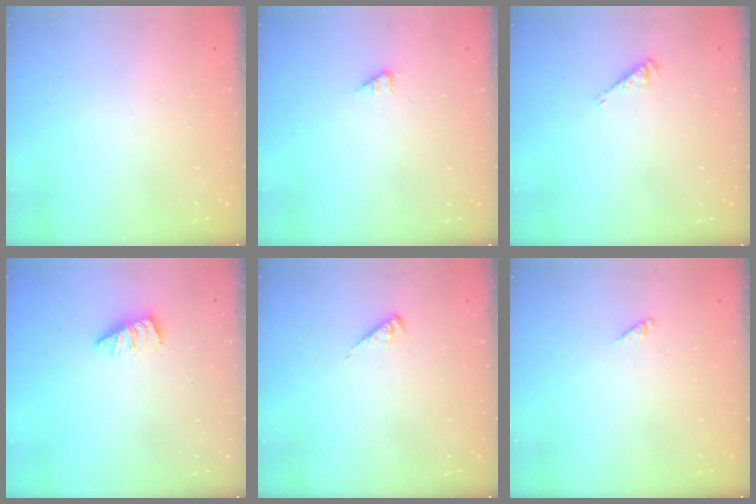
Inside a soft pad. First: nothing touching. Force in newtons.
{"total": 1.4, "press": 1.4, "slide": 0.2}
{"total": 3.9, "press": 3.9, "slide": 0.1}
{"total": 1.5, "press": 1.4, "slide": 0.4}
{"total": 2.9, "press": 2.9, "slide": 0.5}
{"total": 0.0}